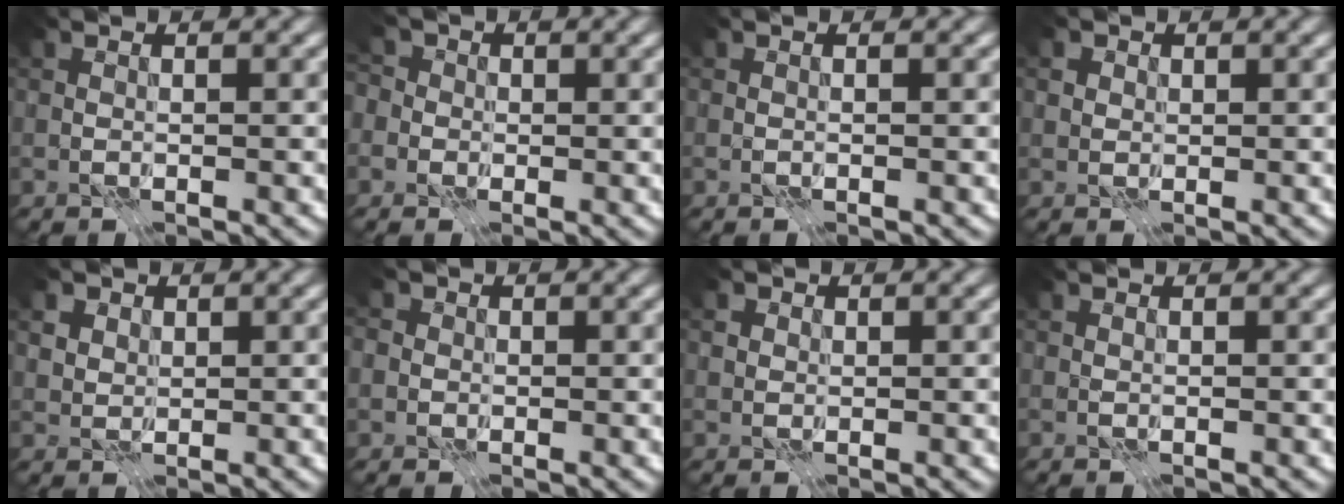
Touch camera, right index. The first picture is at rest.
{"total": 4.7, "force": [1.5, 4.0, 2.0], "torque": [-0.023, 0.032, -0.017]}
{"total": 0.0}
{"total": 0.7, "force": [0.4, 0.5, 0.1], "torque": [-0.002, -0.001, 0.013]}
{"total": 2.8, "force": [1.8, 1.9, 1.1], "torque": [-0.030, 0.003, 0.032]}
{"total": 3.0, "force": [0.7, 2.7, 1.1], "torque": [-0.002, 0.023, -0.016]}
{"total": 0.0}
{"total": 0.0}